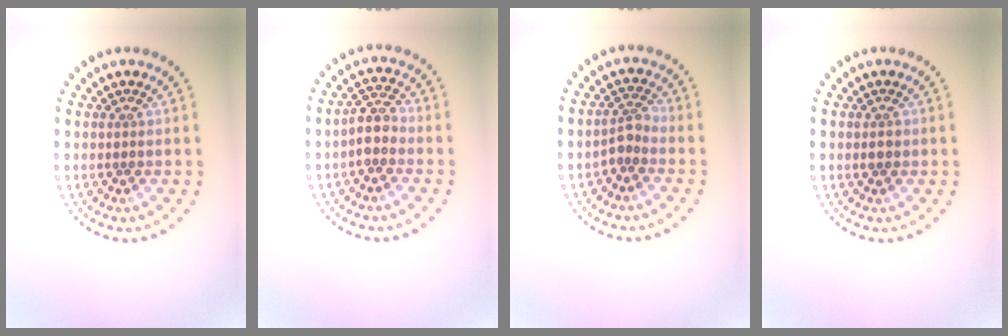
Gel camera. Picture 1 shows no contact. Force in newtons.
{"total": 2.5, "press": 2.1, "slide": 1.2}
{"total": 1.8, "press": 1.3, "slide": 1.1}
{"total": 1.0, "press": 1.0, "slide": 0.1}